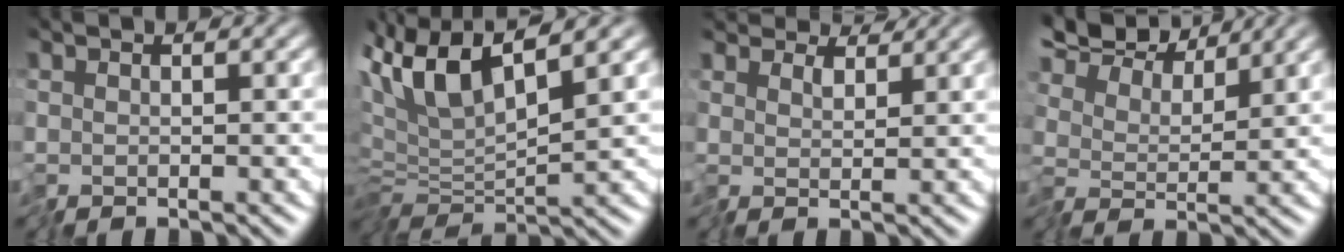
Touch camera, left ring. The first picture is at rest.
{"total": 6.1, "force": [2.0, 2.1, 5.3], "torque": [-0.111, 0.013, 0.029]}
{"total": 3.0, "force": [2.7, 1.1, 0.6], "torque": [-0.020, 0.006, 0.036]}
{"total": 7.3, "force": [6.0, 2.5, 3.3], "torque": [-0.078, 0.020, 0.093]}